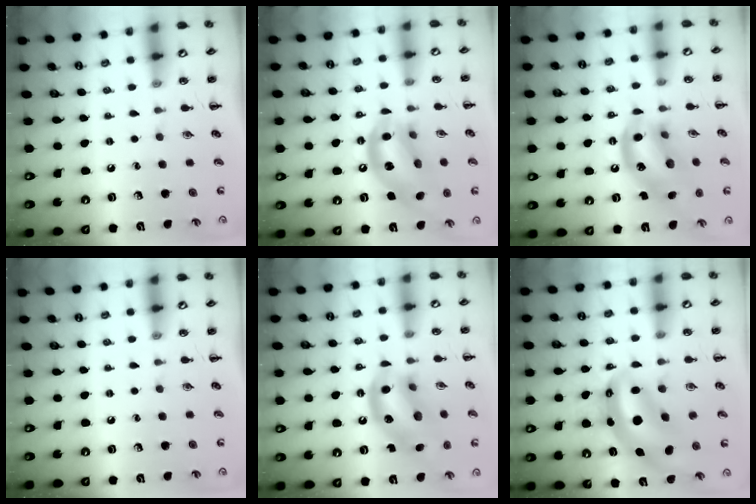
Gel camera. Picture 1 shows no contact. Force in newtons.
{"total": 14.2, "press": 13.8, "slide": 3.3}
{"total": 13.7, "press": 13.6, "slide": 2.0}
{"total": 0.0}
{"total": 14.0, "press": 13.7, "slide": 3.1}
{"total": 10.0, "press": 9.7, "slide": 2.6}